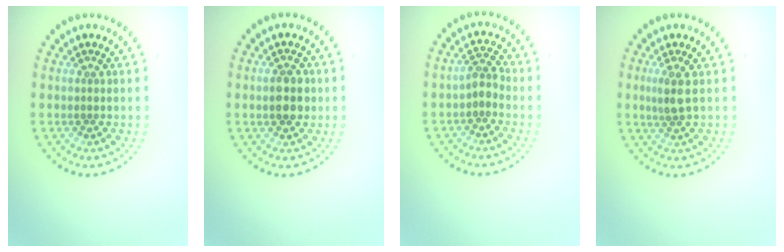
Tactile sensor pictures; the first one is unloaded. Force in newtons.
{"total": 3.3, "press": 3.3, "slide": 0.1}
{"total": 1.7, "press": 1.4, "slide": 0.9}
{"total": 1.8, "press": 1.5, "slide": 1.0}